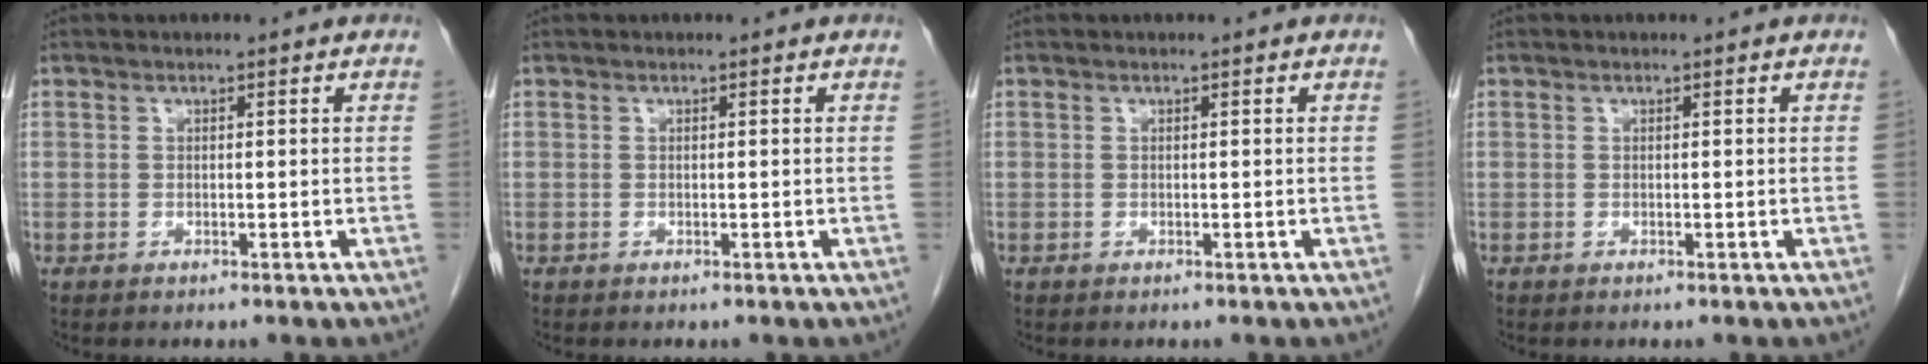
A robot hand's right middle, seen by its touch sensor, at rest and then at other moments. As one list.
[{"total": 0.0}, {"total": 0.0}, {"total": 0.0}]